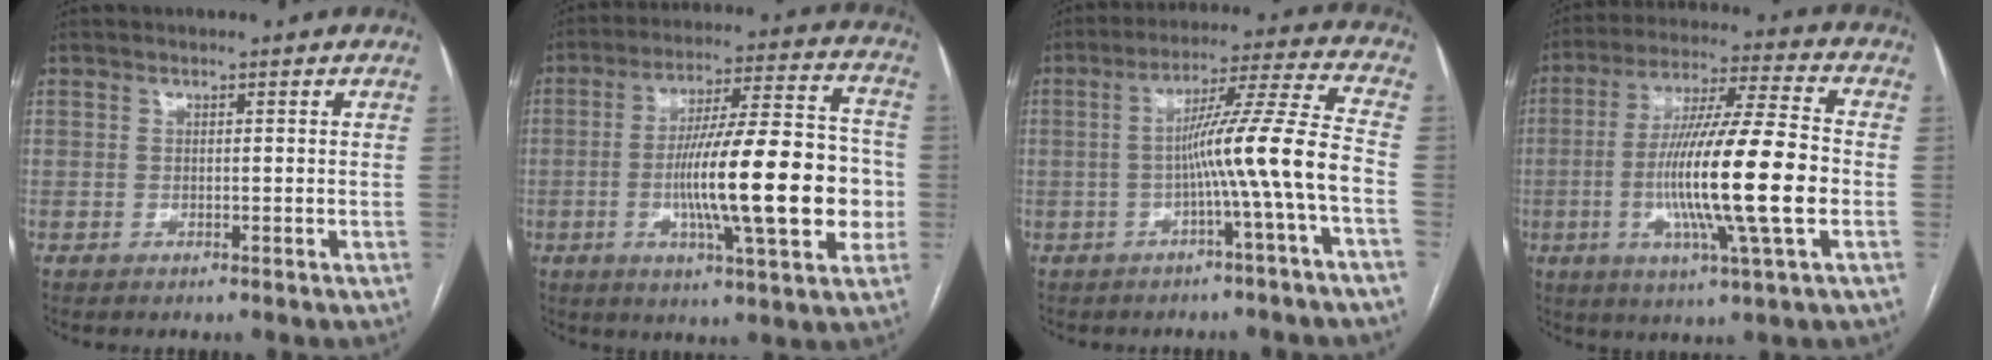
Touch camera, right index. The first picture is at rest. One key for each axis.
{"total": 19.8, "fx": -2.9, "fy": 3.1, "fz": 19.3, "tx": -0.304, "ty": 0.014, "tz": -0.043}
{"total": 11.2, "fx": -3.1, "fy": -2.2, "fz": 10.5, "tx": -0.170, "ty": 0.020, "tz": -0.050}
{"total": 17.9, "fx": -2.9, "fy": 0.3, "fz": 17.6, "tx": -0.319, "ty": -0.007, "tz": -0.057}